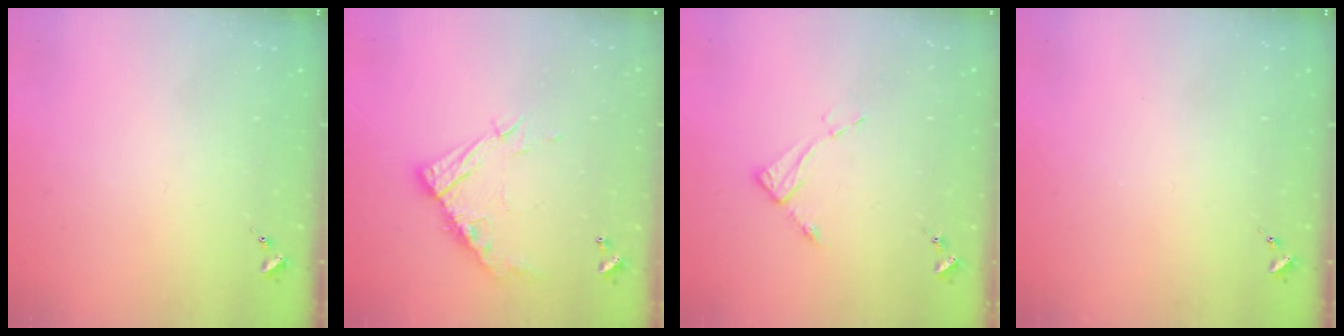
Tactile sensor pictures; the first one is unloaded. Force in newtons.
{"total": 13.1, "press": 13.1, "slide": 1.1}
{"total": 6.5, "press": 6.5, "slide": 0.5}
{"total": 0.0}